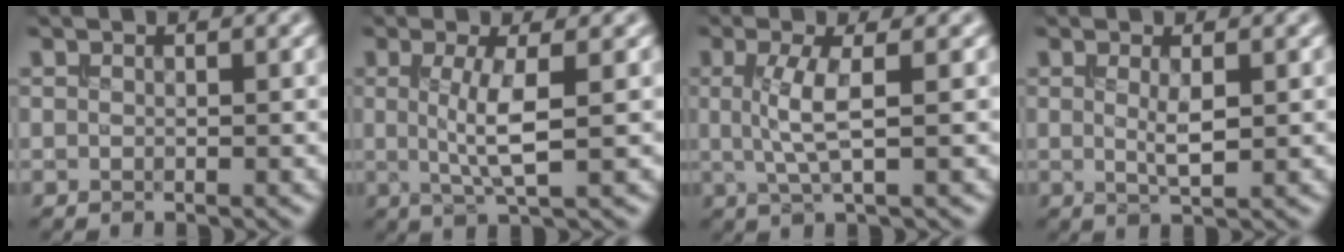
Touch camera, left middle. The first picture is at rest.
{"total": 3.7, "force": [0.2, 0.6, 3.7], "torque": [-0.072, -0.005, 0.005]}
{"total": 3.3, "force": [0.2, 0.6, 3.2], "torque": [-0.073, -0.001, 0.005]}
{"total": 1.8, "force": [0.2, 0.2, 1.8], "torque": [-0.036, -0.004, 0.008]}